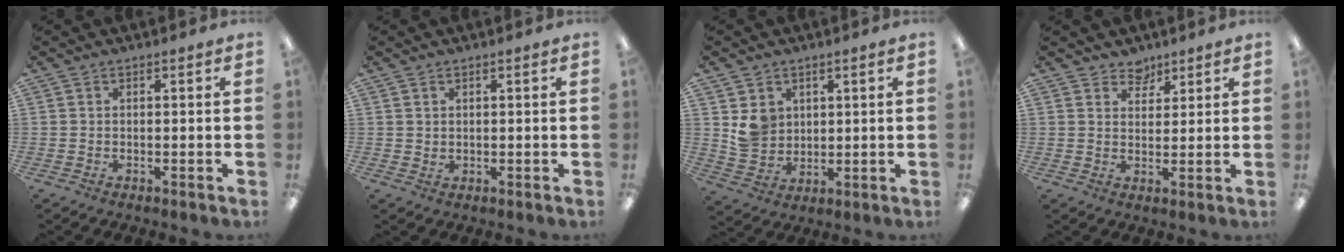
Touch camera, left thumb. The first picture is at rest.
{"total": 1.4, "force": [1.1, 0.9, 0.1], "torque": [-0.004, 0.000, 0.021]}
{"total": 6.8, "force": [3.1, 5.9, 1.6], "torque": [-0.029, -0.006, 0.062]}
{"total": 4.3, "force": [3.6, 2.4, 0.2], "torque": [-0.002, -0.020, 0.065]}